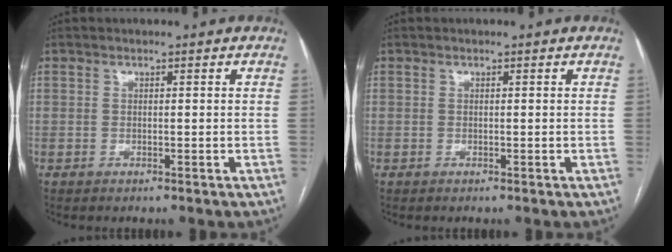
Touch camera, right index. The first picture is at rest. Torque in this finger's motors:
{"motor_torque": [0.00, 0.00, 0.00, 0.01]}